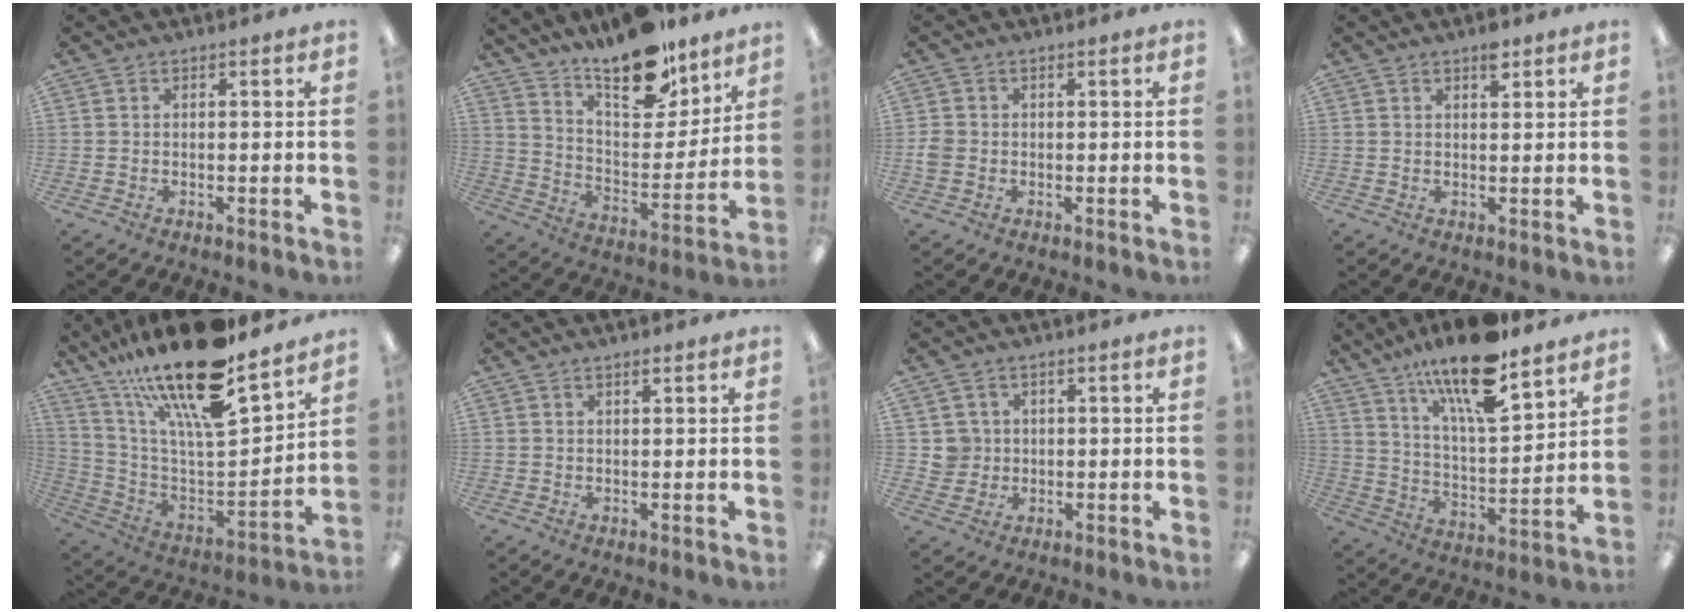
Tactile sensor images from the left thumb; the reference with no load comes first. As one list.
[{"total": 18.0, "force": [14.4, 6.8, 8.4], "torque": [-0.131, -0.105, 0.249]}, {"total": 2.5, "force": [-0.3, 2.2, 1.2], "torque": [-0.011, 0.002, -0.007]}, {"total": 3.3, "force": [2.1, 1.4, 2.0], "torque": [-0.021, -0.009, 0.032]}, {"total": 24.5, "force": [18.8, 6.1, 14.4], "torque": [-0.251, -0.127, 0.318]}, {"total": 1.2, "force": [1.1, 0.2, 0.4], "torque": [-0.011, -0.001, 0.020]}, {"total": 4.2, "force": [1.1, 4.0, 0.2], "torque": [-0.002, 0.003, 0.018]}, {"total": 18.1, "force": [13.6, 4.7, 10.9], "torque": [-0.188, -0.083, 0.226]}]